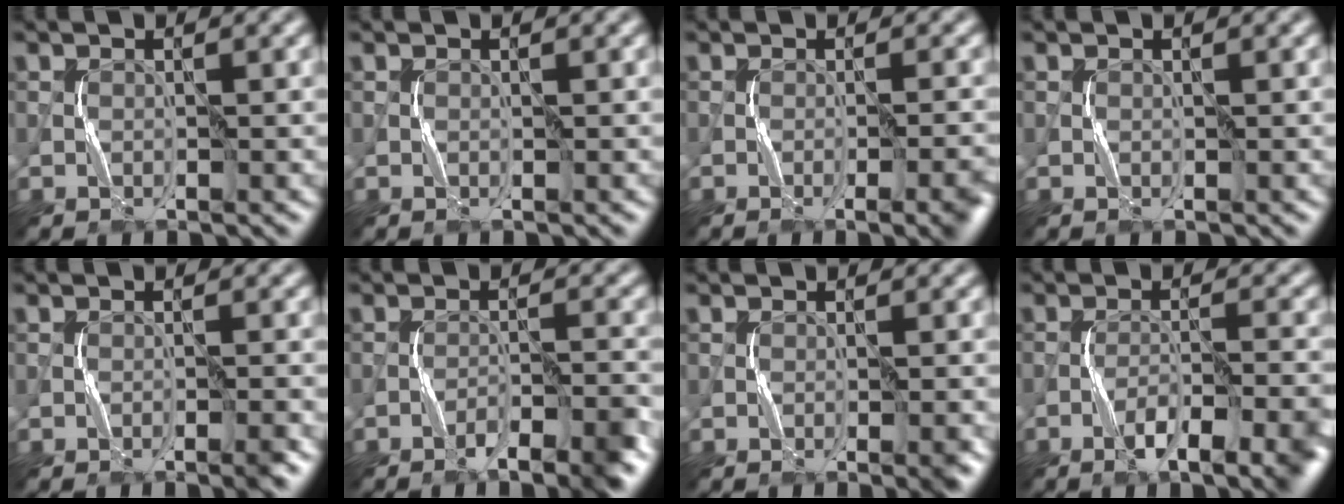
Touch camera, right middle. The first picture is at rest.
{"total": 0.0}
{"total": 4.4, "force": [-1.9, 1.1, 3.8], "torque": [-0.039, 0.002, -0.025]}
{"total": 0.0}
{"total": 1.9, "force": [-1.2, 0.2, 1.4], "torque": [-0.018, 0.003, -0.024]}
{"total": 5.0, "force": [-3.4, 0.9, 3.5], "torque": [-0.054, 0.002, -0.054]}
{"total": 1.7, "force": [-0.8, 0.3, 1.5], "torque": [-0.017, 0.003, -0.013]}
{"total": 6.9, "force": [-4.0, 1.6, 5.4], "torque": [-0.077, 0.004, -0.060]}